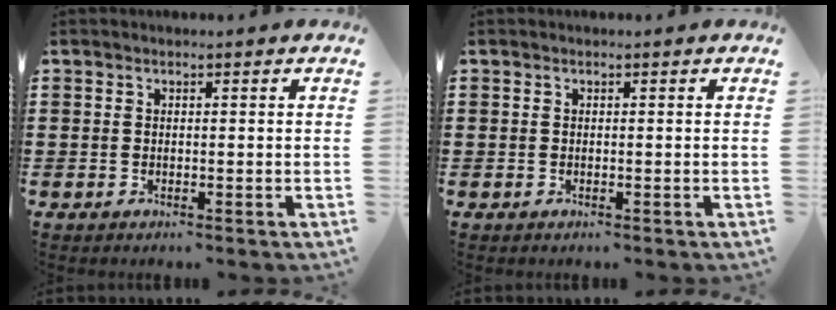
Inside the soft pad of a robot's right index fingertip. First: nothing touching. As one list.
[{"total": 0.0}]